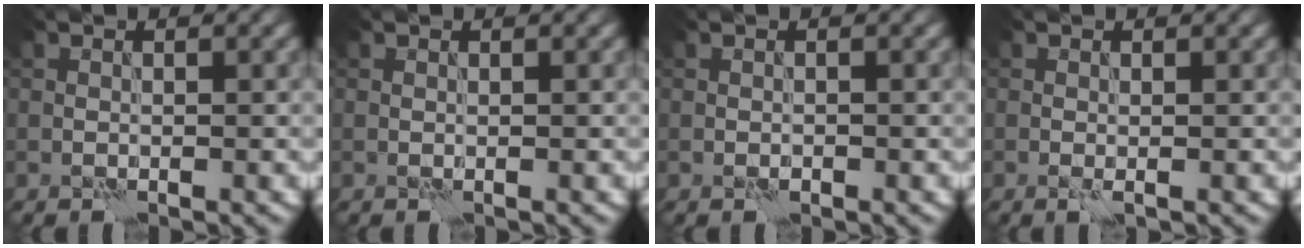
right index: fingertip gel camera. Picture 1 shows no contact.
{"total": 0.0}
{"total": 0.5, "force": [-0.3, 0.4, 0.2], "torque": [-0.002, 0.000, -0.006]}
{"total": 0.7, "force": [-0.2, 0.0, 0.7], "torque": [-0.013, -0.004, -0.005]}